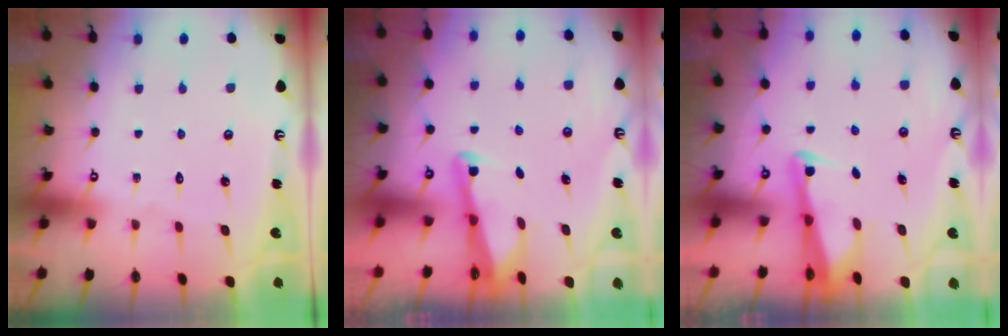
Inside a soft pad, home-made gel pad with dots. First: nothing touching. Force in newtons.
{"total": 2.5, "press": 2.5, "slide": 0.2}
{"total": 2.5, "press": 2.5, "slide": 0.5}